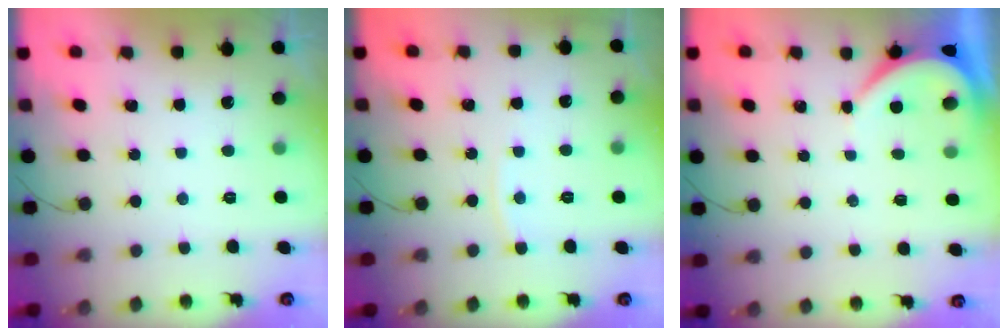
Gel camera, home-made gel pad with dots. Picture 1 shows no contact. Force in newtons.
{"total": 4.1, "press": 4.0, "slide": 0.5}
{"total": 3.9, "press": 3.9, "slide": 0.6}